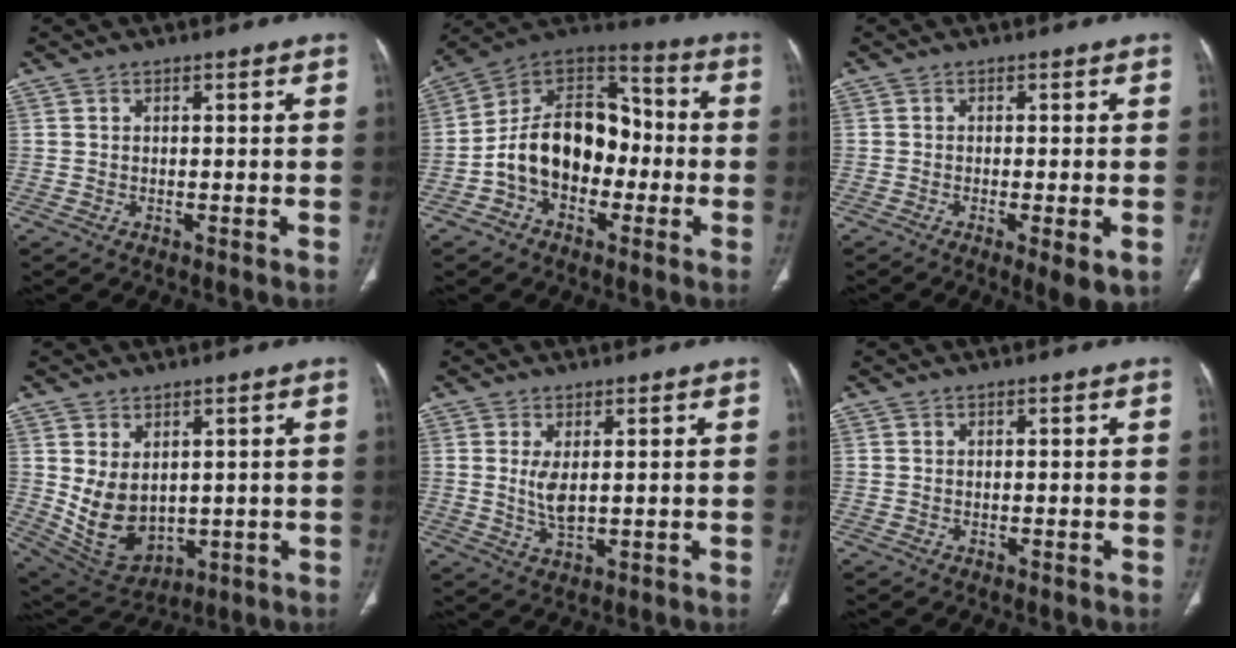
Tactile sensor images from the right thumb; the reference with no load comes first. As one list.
[{"total": 16.7, "force": [-3.3, 11.6, 11.5], "torque": [-0.161, 0.056, -0.065]}, {"total": 5.3, "force": [-1.8, 1.1, 4.8], "torque": [-0.077, -0.015, -0.028]}, {"total": 10.1, "force": [1.0, 7.0, 7.2], "torque": [-0.117, -0.013, 0.053]}, {"total": 4.3, "force": [0.8, 1.8, 3.8], "torque": [-0.077, -0.015, 0.027]}, {"total": 0.0}]